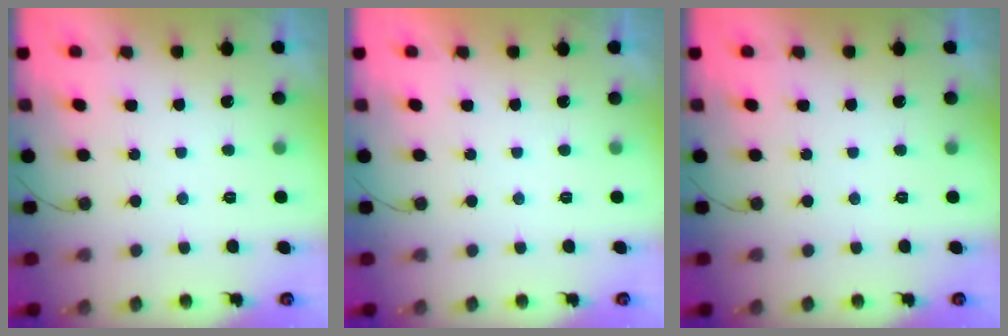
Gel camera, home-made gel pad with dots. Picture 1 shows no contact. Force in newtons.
{"total": 1.9, "press": 1.9, "slide": 0.0}
{"total": 0.0}